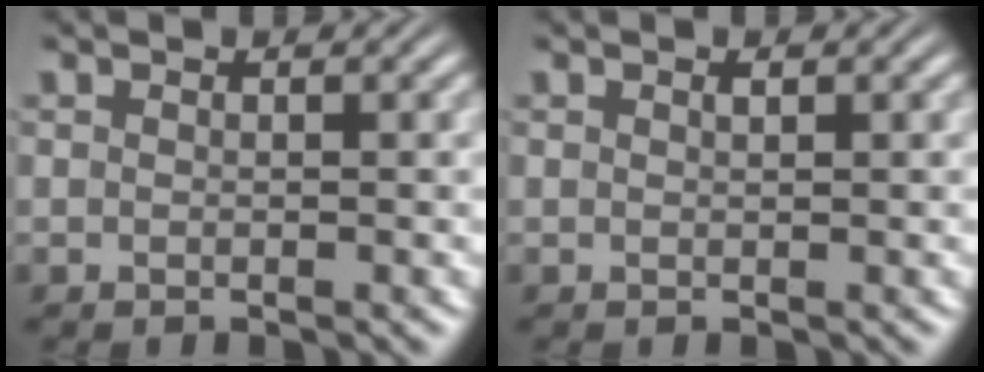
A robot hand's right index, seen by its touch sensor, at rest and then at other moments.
{"total": 0.0}